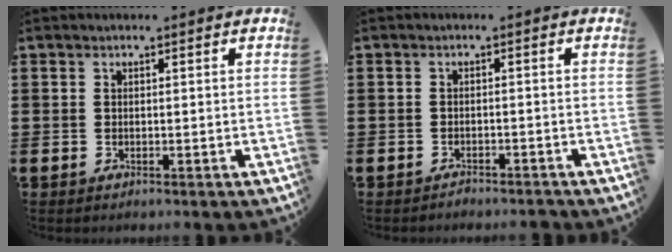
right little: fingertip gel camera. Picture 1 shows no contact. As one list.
[{"total": 1.2, "force": [-1.2, 0.0, 0.0], "torque": [0.004, -0.003, -0.026]}]